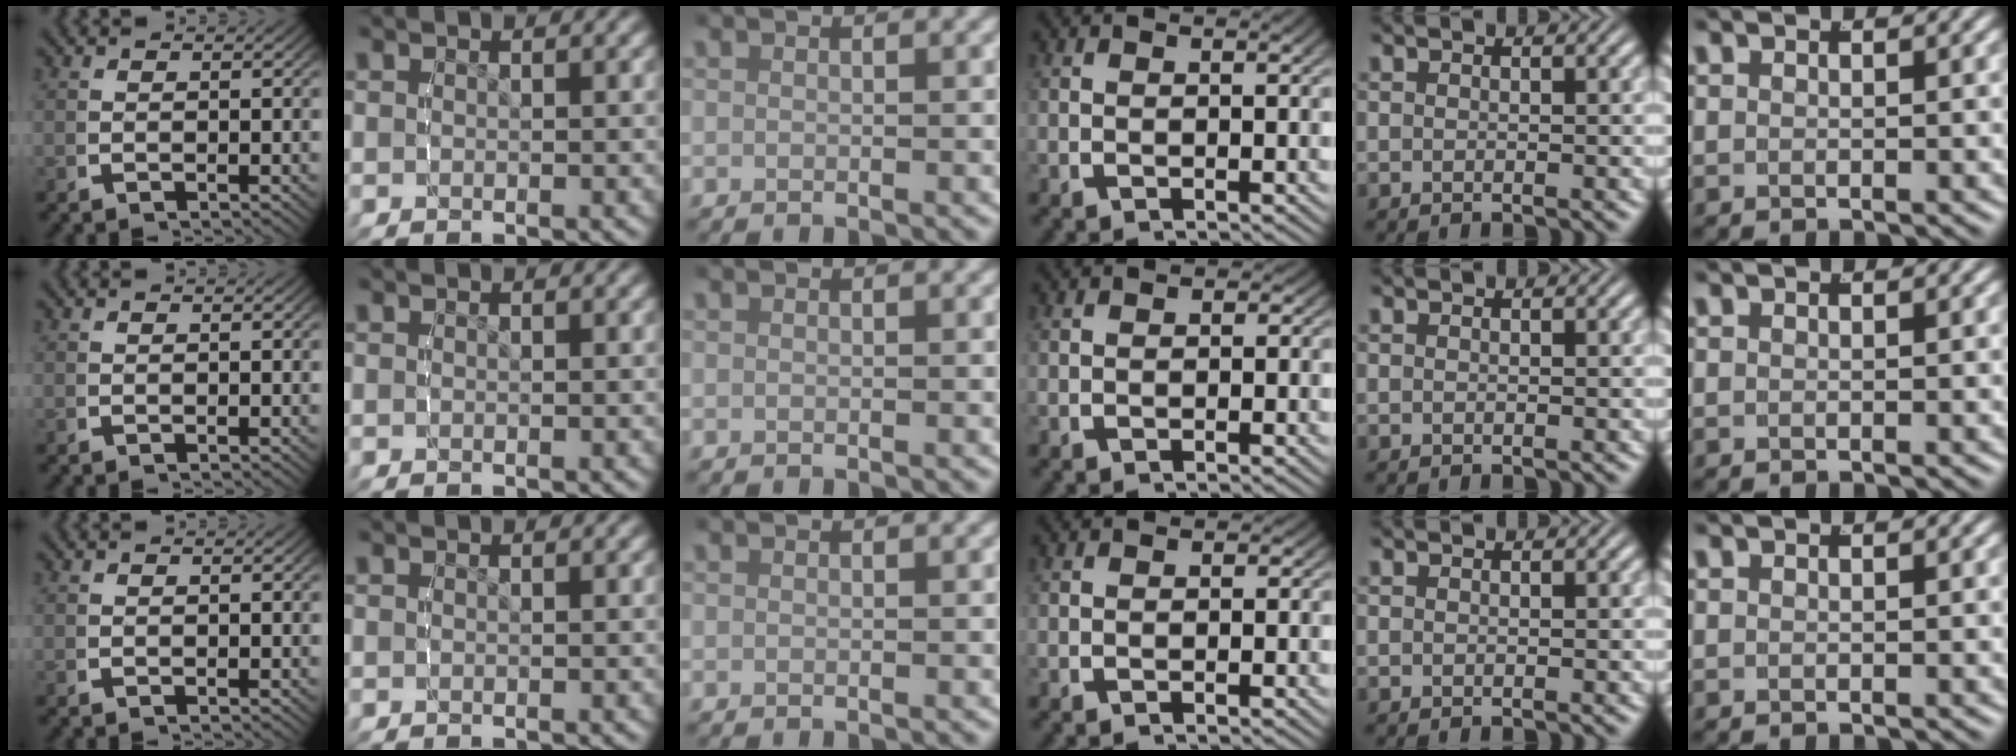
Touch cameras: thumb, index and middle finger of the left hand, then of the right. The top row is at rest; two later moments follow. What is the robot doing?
{"motion": "lift_and_place", "object": "tape"}